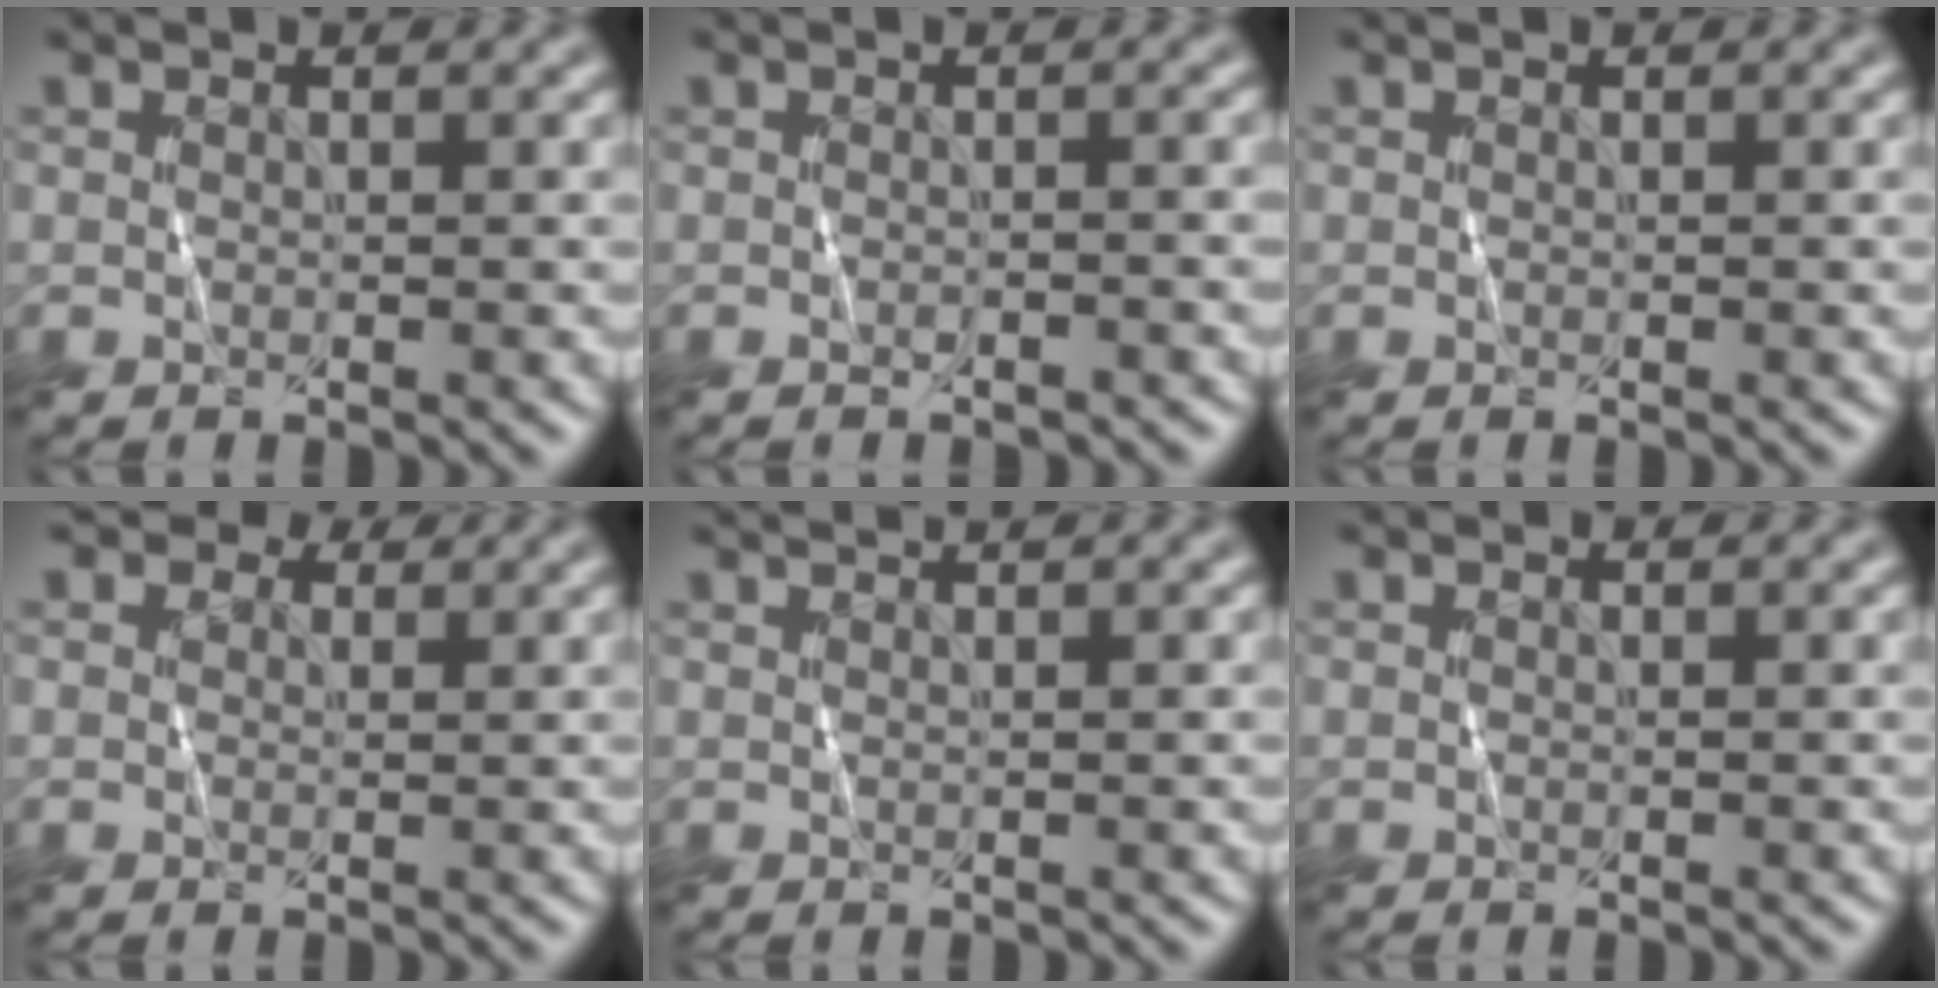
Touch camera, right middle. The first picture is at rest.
{"total": 1.1, "force": [-0.8, 0.1, 0.8], "torque": [-0.009, -0.002, -0.012]}
{"total": 0.0}
{"total": 2.7, "force": [1.9, 1.6, 1.1], "torque": [-0.025, 0.003, 0.023]}
{"total": 1.4, "force": [1.3, 0.1, 0.5], "torque": [-0.004, 0.001, 0.015]}
{"total": 0.0}